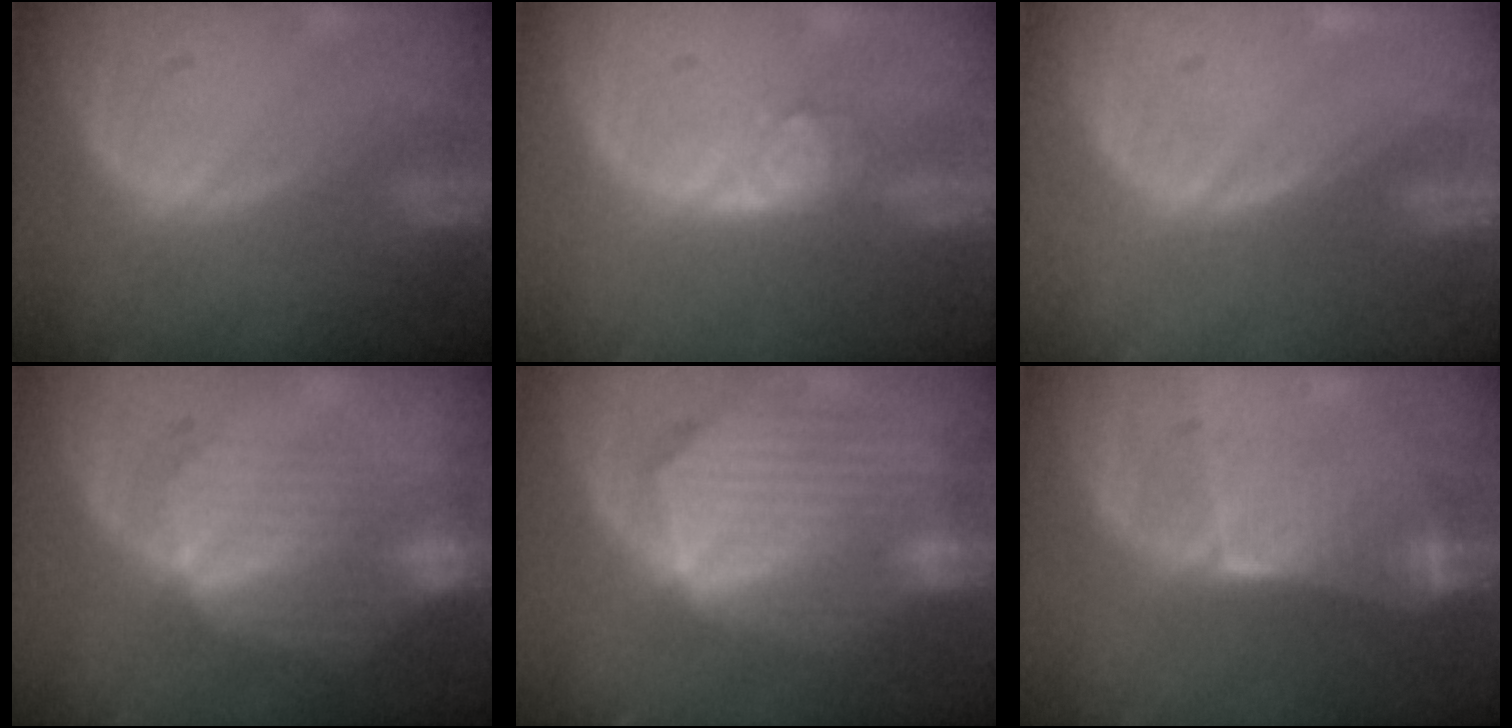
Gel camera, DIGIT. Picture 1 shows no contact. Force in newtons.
{"total": 3.8, "press": 3.5, "slide": 1.6}
{"total": 0.0}
{"total": 7.2, "press": 7.1, "slide": 0.4}
{"total": 10.4, "press": 9.0, "slide": 5.2}
{"total": 6.5, "press": 6.2, "slide": 2.0}